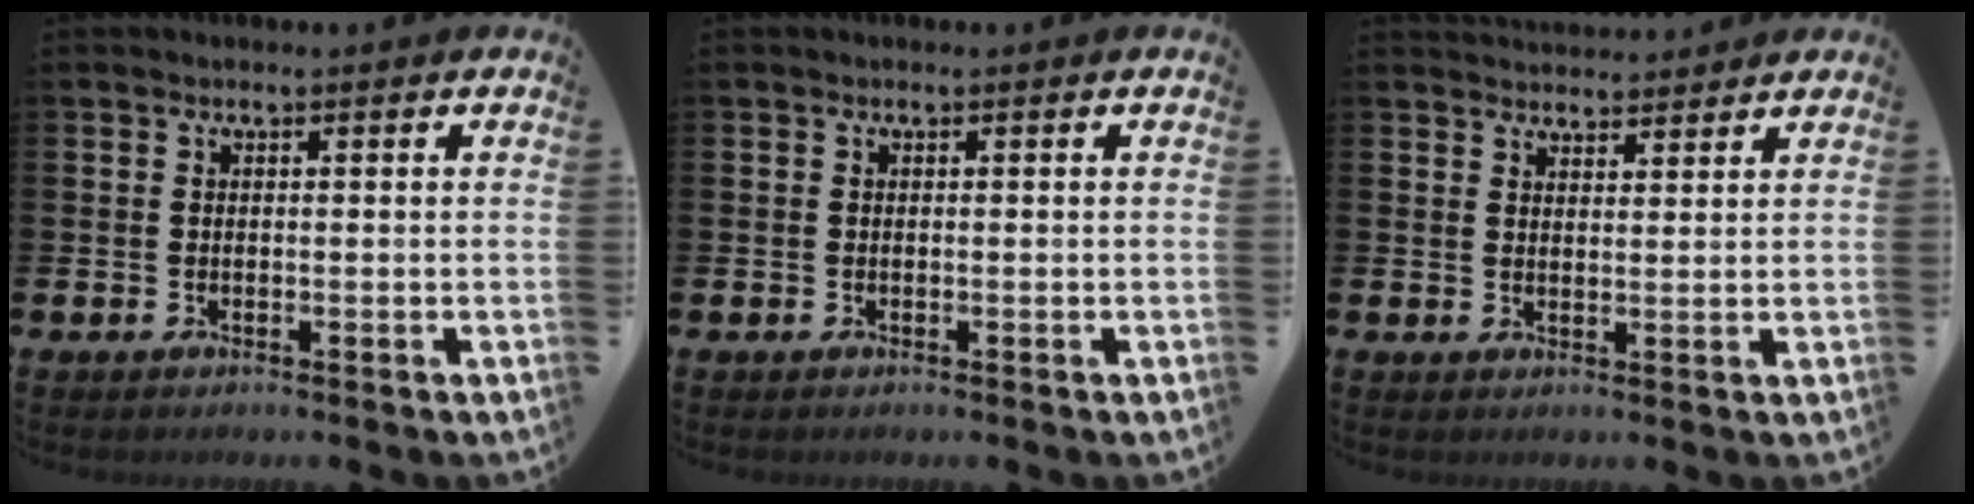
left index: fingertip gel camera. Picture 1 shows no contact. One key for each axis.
{"total": 0.0}
{"total": 3.3, "fx": 3.2, "fy": 0.7, "fz": -0.2, "tx": 0.006, "ty": -0.018, "tz": 0.057}